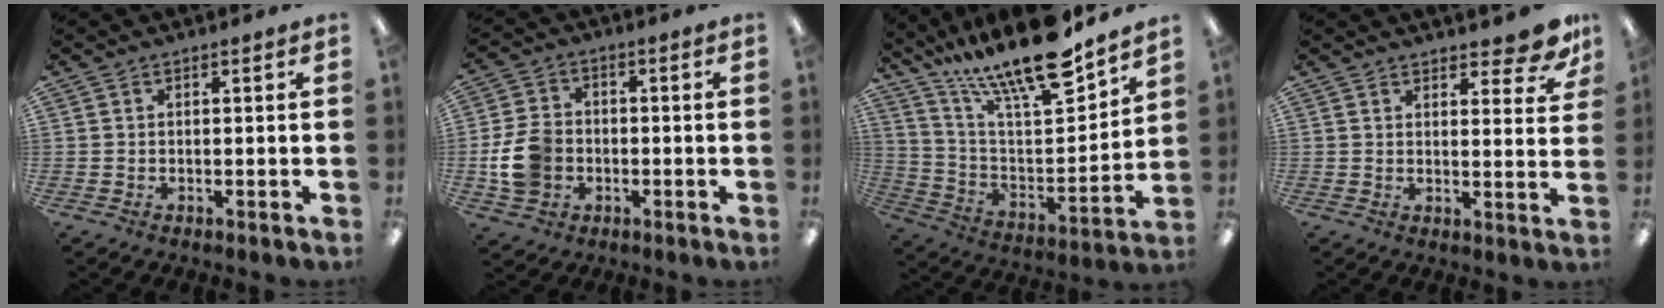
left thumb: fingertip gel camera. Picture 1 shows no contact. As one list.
[{"total": 9.6, "force": [-1.7, 7.4, 5.8], "torque": [-0.121, 0.015, -0.030]}, {"total": 19.7, "force": [16.7, 3.9, 9.7], "torque": [-0.166, -0.123, 0.282]}, {"total": 7.0, "force": [6.1, 1.9, 3.0], "torque": [-0.018, -0.046, 0.102]}]